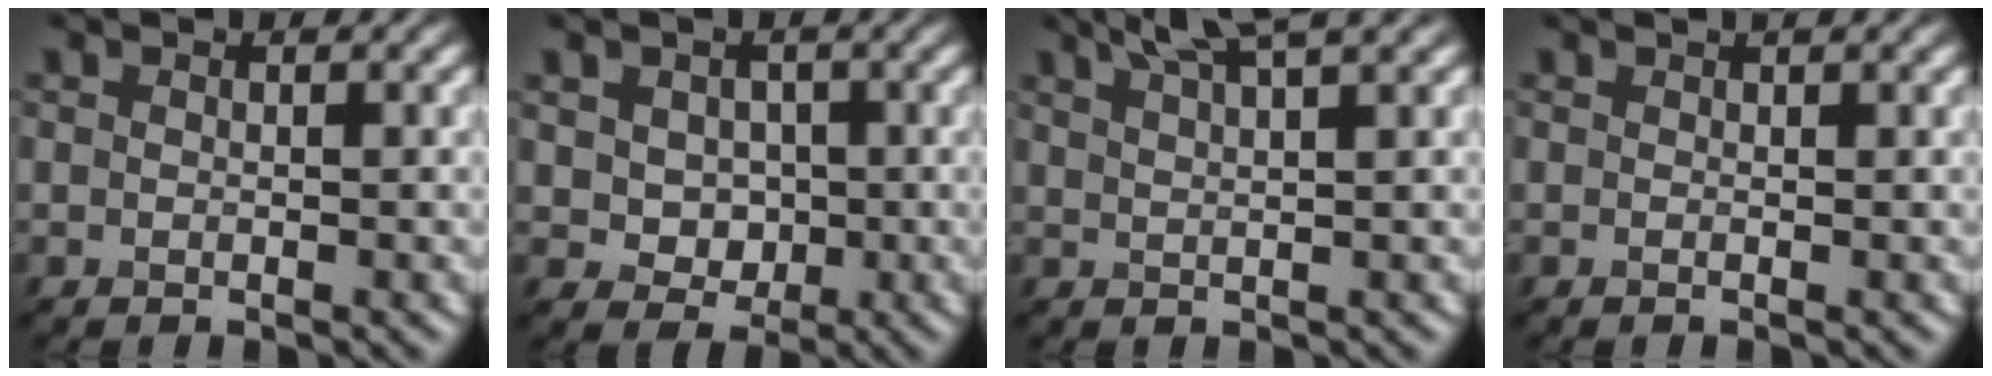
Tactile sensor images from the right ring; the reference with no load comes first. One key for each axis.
{"total": 3.5, "fx": 0.4, "fy": 3.0, "fz": 1.8, "tx": -0.029, "ty": -0.002, "tz": 0.008}
{"total": 5.4, "fx": 4.0, "fy": 1.0, "fz": 3.5, "tx": -0.036, "ty": 0.024, "tz": 0.043}
{"total": 0.9, "fx": 0.4, "fy": 0.2, "fz": 0.7, "tx": -0.012, "ty": -0.006, "tz": 0.002}